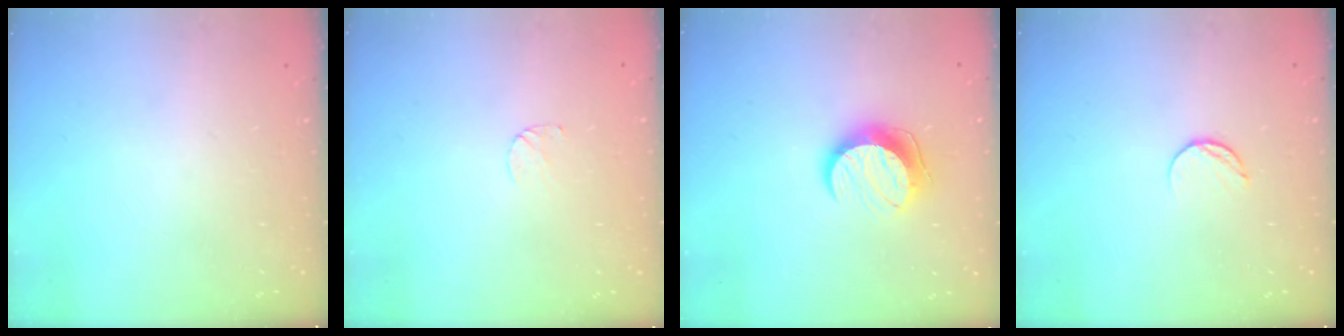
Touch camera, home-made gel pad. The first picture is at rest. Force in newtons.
{"total": 4.6, "press": 4.6, "slide": 0.4}
{"total": 10.6, "press": 10.5, "slide": 0.7}
{"total": 6.3, "press": 6.3, "slide": 0.7}